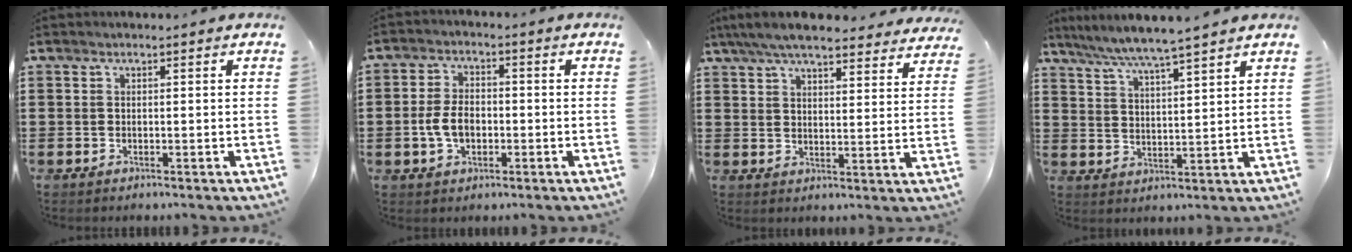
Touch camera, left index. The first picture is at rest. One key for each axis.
{"total": 5.4, "fx": -1.1, "fy": 3.2, "fz": 4.2, "tx": -0.097, "ty": 0.002, "tz": -0.026}
{"total": 7.0, "fx": 6.4, "fy": 0.7, "fz": 2.8, "tx": -0.074, "ty": -0.022, "tz": 0.116}
{"total": 5.3, "fx": 4.7, "fy": -0.9, "fz": 2.3, "tx": -0.060, "ty": -0.026, "tz": 0.080}